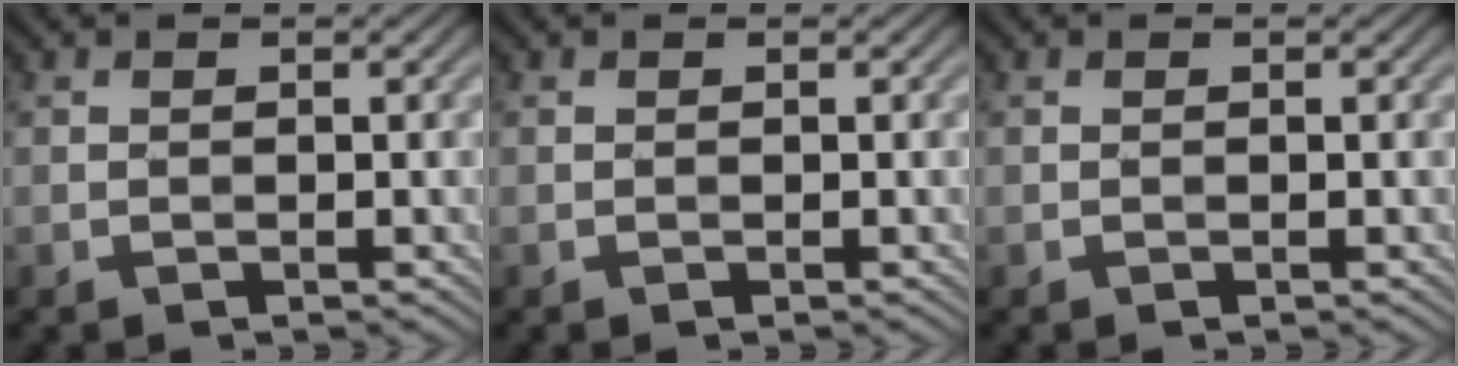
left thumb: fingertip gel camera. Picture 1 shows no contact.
{"total": 0.0}
{"total": 0.0}